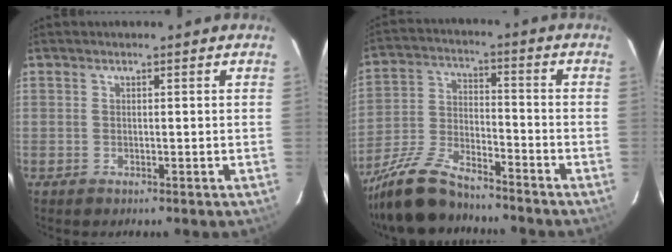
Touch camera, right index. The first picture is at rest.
{"total": 15.1, "force": [-12.5, 4.1, 7.3], "torque": [-0.171, -0.015, -0.234]}